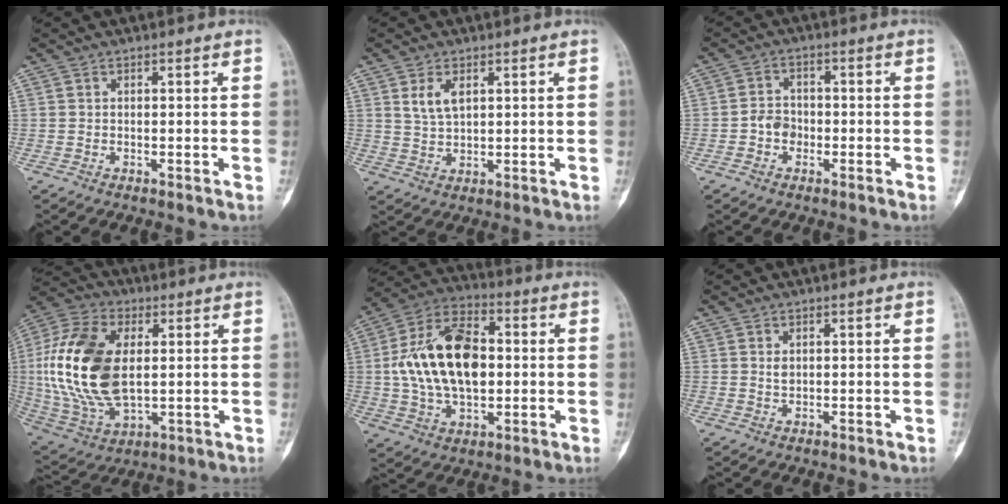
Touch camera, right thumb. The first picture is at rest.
{"total": 4.4, "force": [1.9, 2.4, 3.2], "torque": [-0.057, -0.008, 0.042]}
{"total": 3.8, "force": [-1.3, 3.1, 1.8], "torque": [-0.015, 0.015, -0.030]}
{"total": 23.3, "force": [3.0, 13.9, 18.4], "torque": [-0.374, -0.010, 0.055]}
{"total": 19.5, "force": [0.8, 11.7, 15.6], "torque": [-0.263, 0.019, 0.014]}
{"total": 1.3, "force": [0.4, 0.9, 0.9], "torque": [-0.007, -0.003, 0.007]}